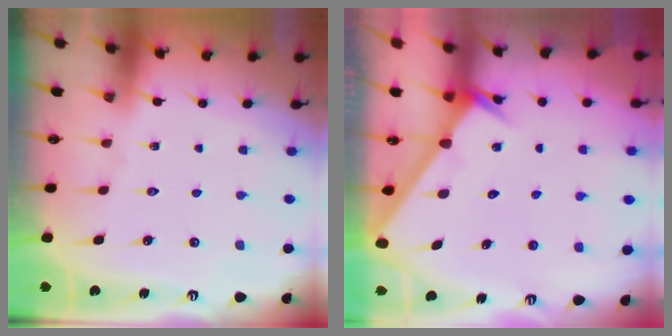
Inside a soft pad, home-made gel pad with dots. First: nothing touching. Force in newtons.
{"total": 2.5, "press": 2.5, "slide": 0.0}